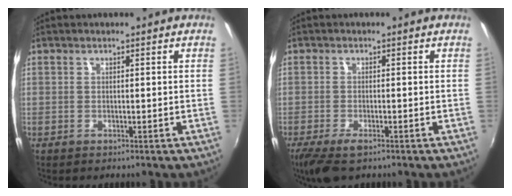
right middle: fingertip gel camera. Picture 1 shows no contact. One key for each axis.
{"total": 6.3, "fx": -4.4, "fy": 1.9, "fz": 4.2, "tx": -0.100, "ty": -0.027, "tz": -0.079}